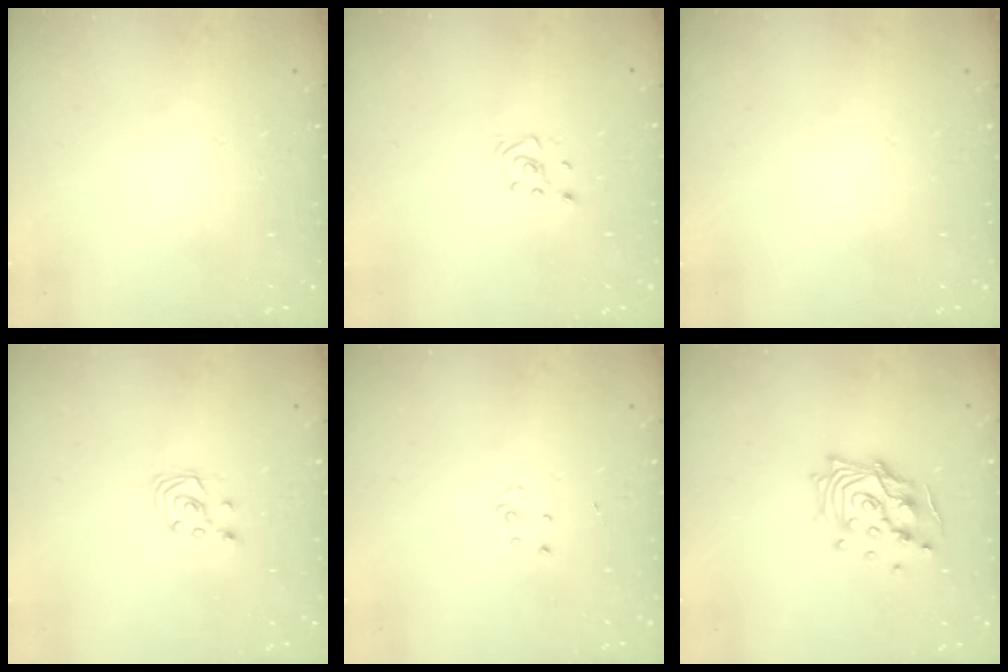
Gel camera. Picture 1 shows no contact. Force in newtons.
{"total": 2.6, "press": 2.4, "slide": 1.0}
{"total": 0.0}
{"total": 2.9, "press": 2.8, "slide": 0.3}
{"total": 3.6, "press": 3.6, "slide": 0.3}
{"total": 13.8, "press": 13.6, "slide": 2.0}